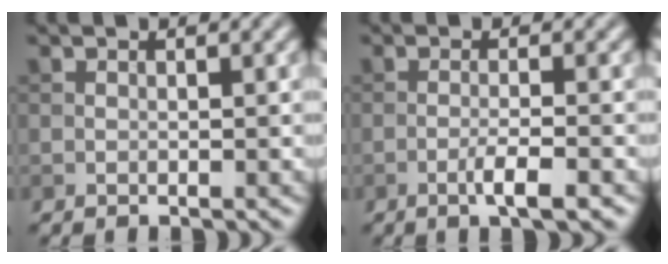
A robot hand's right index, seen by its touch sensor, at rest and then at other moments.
{"total": 2.8, "force": [-1.3, 0.4, 2.5], "torque": [-0.040, 0.006, -0.028]}